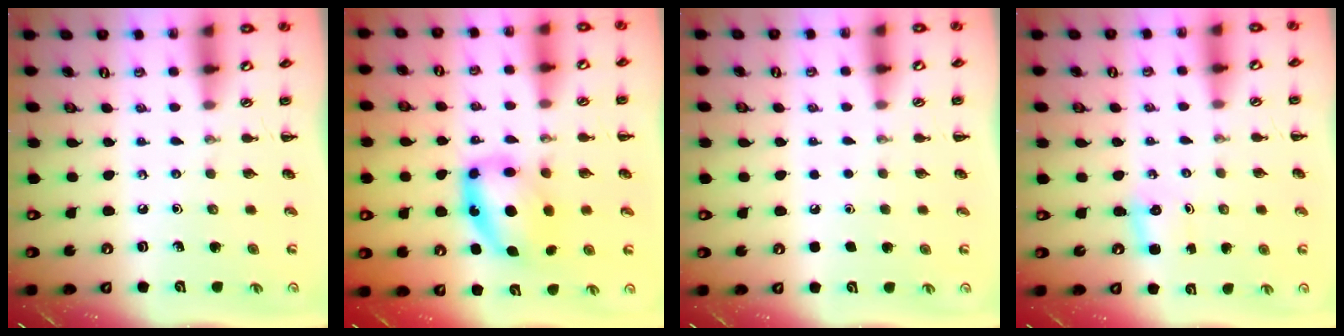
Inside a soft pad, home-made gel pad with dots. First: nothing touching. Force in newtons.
{"total": 10.0, "press": 9.8, "slide": 2.3}
{"total": 1.8, "press": 1.8, "slide": 0.1}
{"total": 2.1, "press": 2.0, "slide": 0.6}